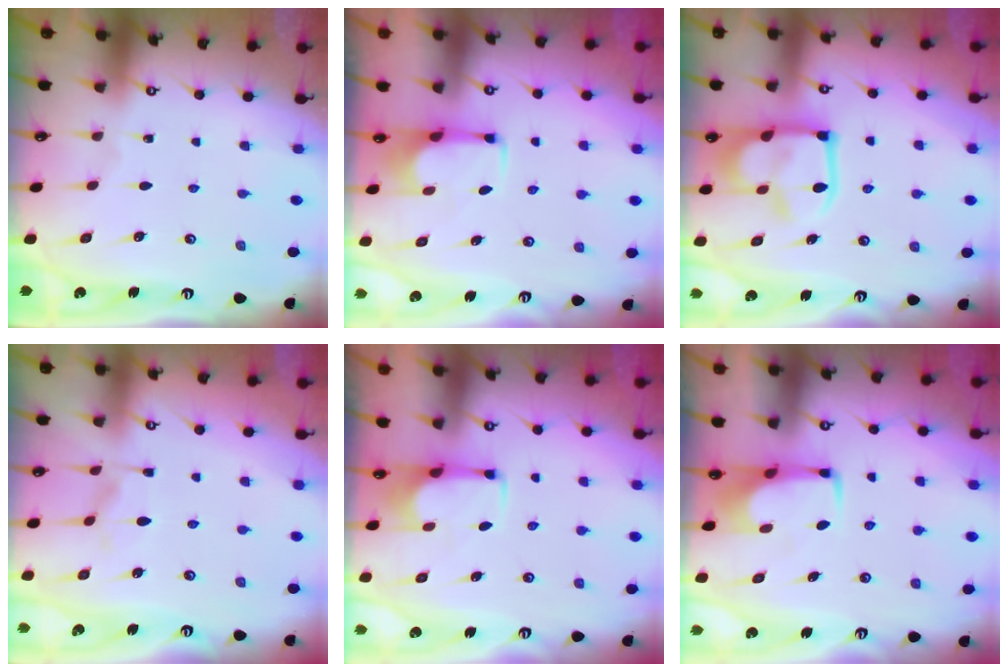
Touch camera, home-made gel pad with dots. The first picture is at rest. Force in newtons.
{"total": 2.7, "press": 2.6, "slide": 0.9}
{"total": 16.0, "press": 16.0, "slide": 1.2}
{"total": 1.2, "press": 0.8, "slide": 0.9}
{"total": 2.7, "press": 2.6, "slide": 1.0}
{"total": 1.6, "press": 1.4, "slide": 0.7}